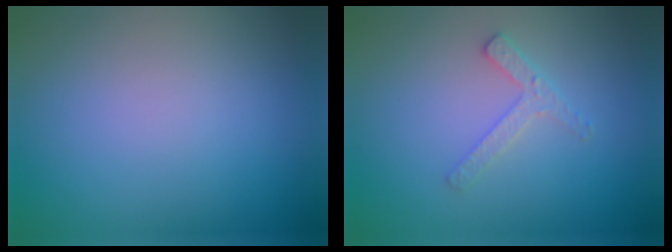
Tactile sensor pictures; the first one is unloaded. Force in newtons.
{"total": 1.9, "press": 1.8, "slide": 0.4}